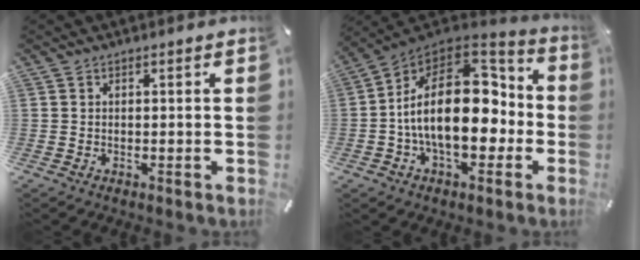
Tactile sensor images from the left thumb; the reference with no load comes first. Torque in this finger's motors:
{"motor_torque": [2.48, 2.52, 2.10, 0.67, 0.45]}